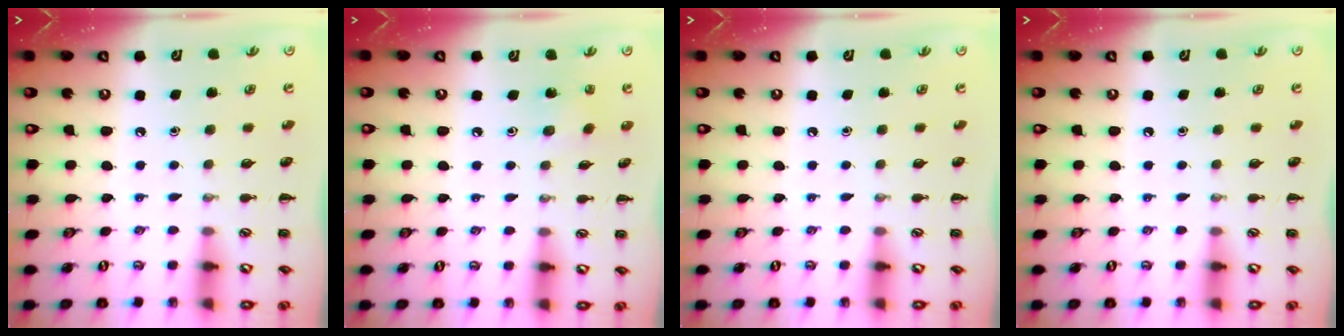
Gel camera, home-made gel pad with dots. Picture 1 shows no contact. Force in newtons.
{"total": 2.5, "press": 2.4, "slide": 0.8}
{"total": 0.0}
{"total": 0.0}